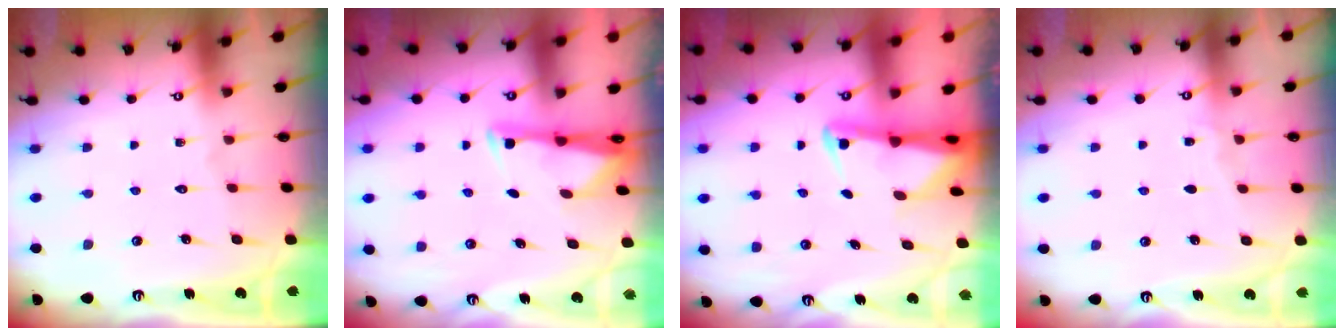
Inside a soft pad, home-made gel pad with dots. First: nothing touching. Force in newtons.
{"total": 3.0, "press": 2.9, "slide": 0.4}
{"total": 2.5, "press": 2.5, "slide": 0.5}
{"total": 2.9, "press": 2.8, "slide": 0.4}